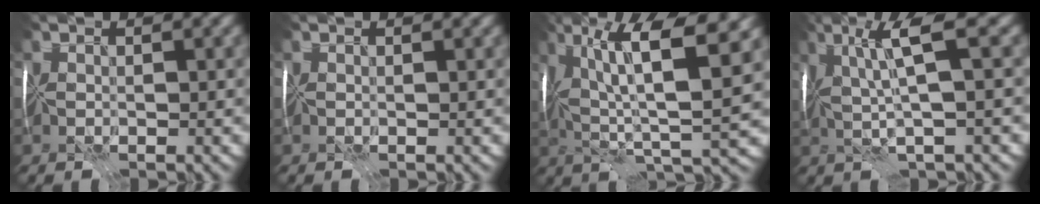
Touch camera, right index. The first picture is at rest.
{"total": 0.0}
{"total": 10.9, "force": [3.4, 2.4, 10.0], "torque": [-0.182, 0.010, 0.058]}
{"total": 5.3, "force": [0.9, 0.3, 5.2], "torque": [-0.102, -0.001, 0.014]}